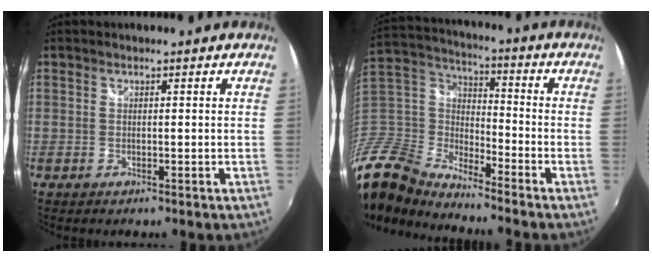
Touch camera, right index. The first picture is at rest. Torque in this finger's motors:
{"motor_torque": [-1.46, -0.67, -1.06, -0.21]}